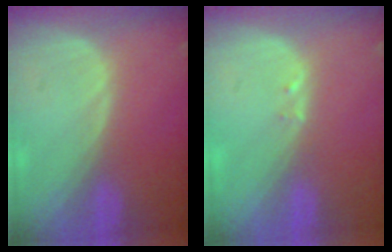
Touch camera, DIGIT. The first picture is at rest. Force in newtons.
{"total": 0.6, "press": 0.6, "slide": 0.2}